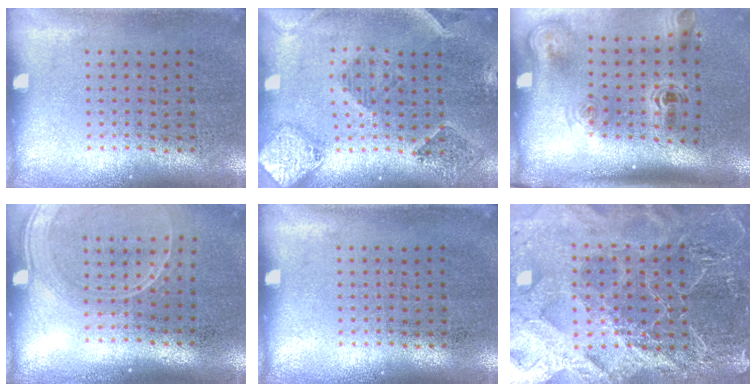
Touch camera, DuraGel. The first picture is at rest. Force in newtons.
{"total": 1.6, "press": 1.5, "slide": 0.3}
{"total": 2.3, "press": 1.5, "slide": 1.7}
{"total": 1.6, "press": 1.4, "slide": 0.8}
{"total": 0.0}
{"total": 6.3, "press": 5.5, "slide": 3.2}